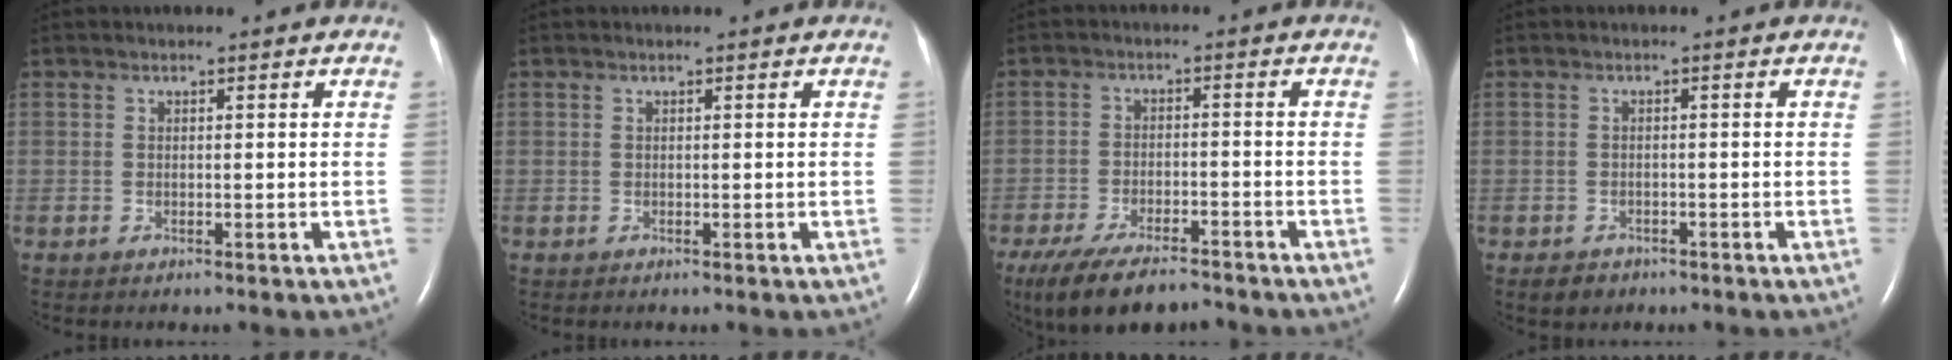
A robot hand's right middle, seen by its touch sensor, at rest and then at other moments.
{"total": 0.0}
{"total": 11.2, "force": [-9.1, 3.4, 5.6], "torque": [-0.101, -0.015, -0.149]}
{"total": 2.4, "force": [-1.7, 1.6, 0.7], "torque": [-0.015, 0.001, -0.020]}